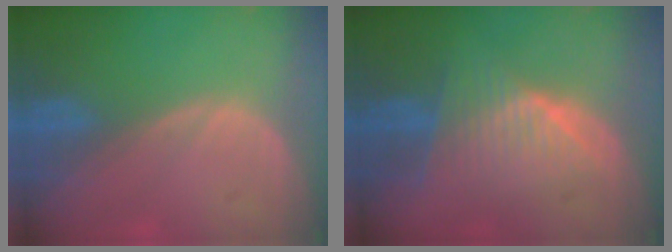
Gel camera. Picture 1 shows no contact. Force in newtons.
{"total": 7.7, "press": 6.9, "slide": 3.5}